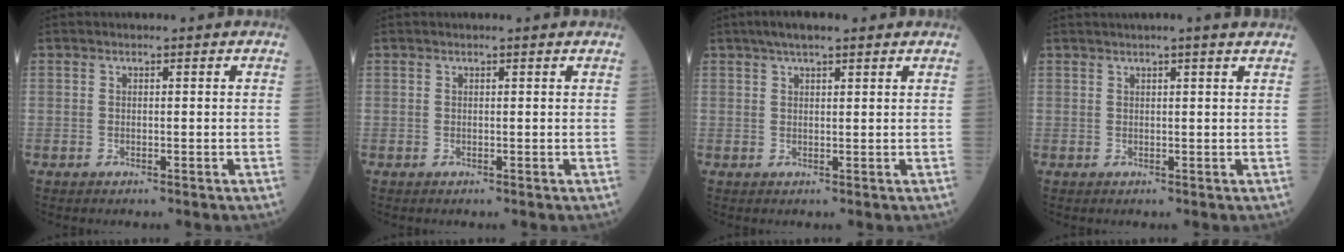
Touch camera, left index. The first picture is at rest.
{"total": 0.7, "force": [0.7, -0.1, 0.2], "torque": [-0.011, -0.001, 0.009]}
{"total": 5.3, "force": [3.9, 1.0, 3.5], "torque": [-0.059, 0.029, 0.064]}
{"total": 4.2, "force": [3.5, -0.6, 2.2], "torque": [-0.030, 0.017, 0.042]}